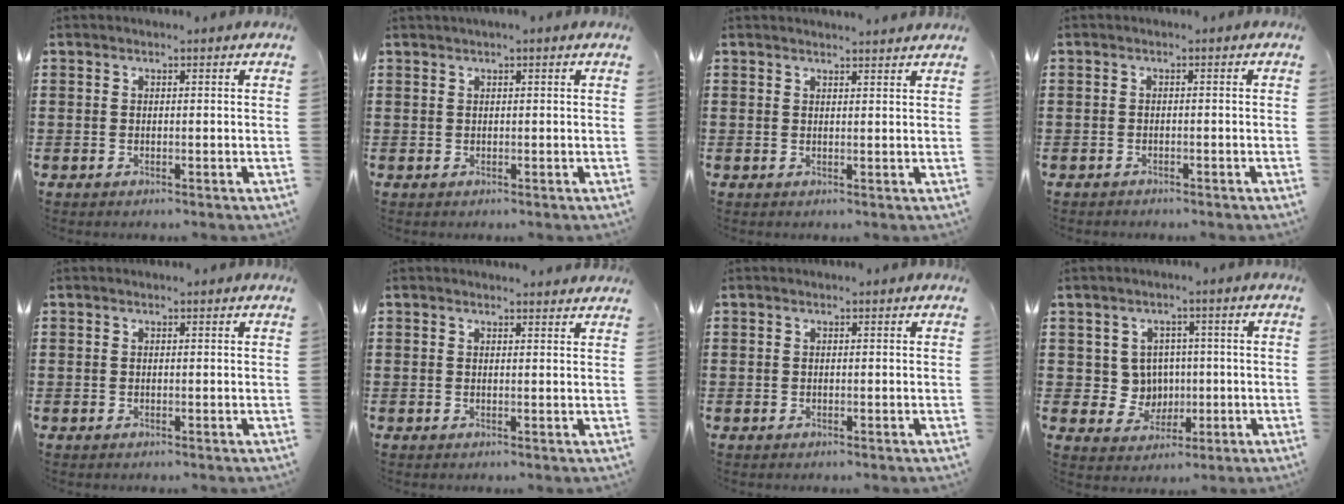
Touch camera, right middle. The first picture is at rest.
{"total": 0.6, "force": [0.5, 0.2, 0.2], "torque": [-0.005, 0.000, 0.009]}
{"total": 1.6, "force": [1.6, -0.3, -0.1], "torque": [-0.002, -0.002, 0.031]}
{"total": 0.7, "force": [-0.6, 0.3, -0.2], "torque": [0.002, 0.001, -0.014]}
{"total": 0.0}
{"total": 1.2, "force": [1.2, 0.0, 0.0], "torque": [0.005, -0.006, 0.022]}
{"total": 0.0}
{"total": 5.0, "force": [0.3, 4.9, 0.9], "torque": [-0.033, 0.009, 0.004]}